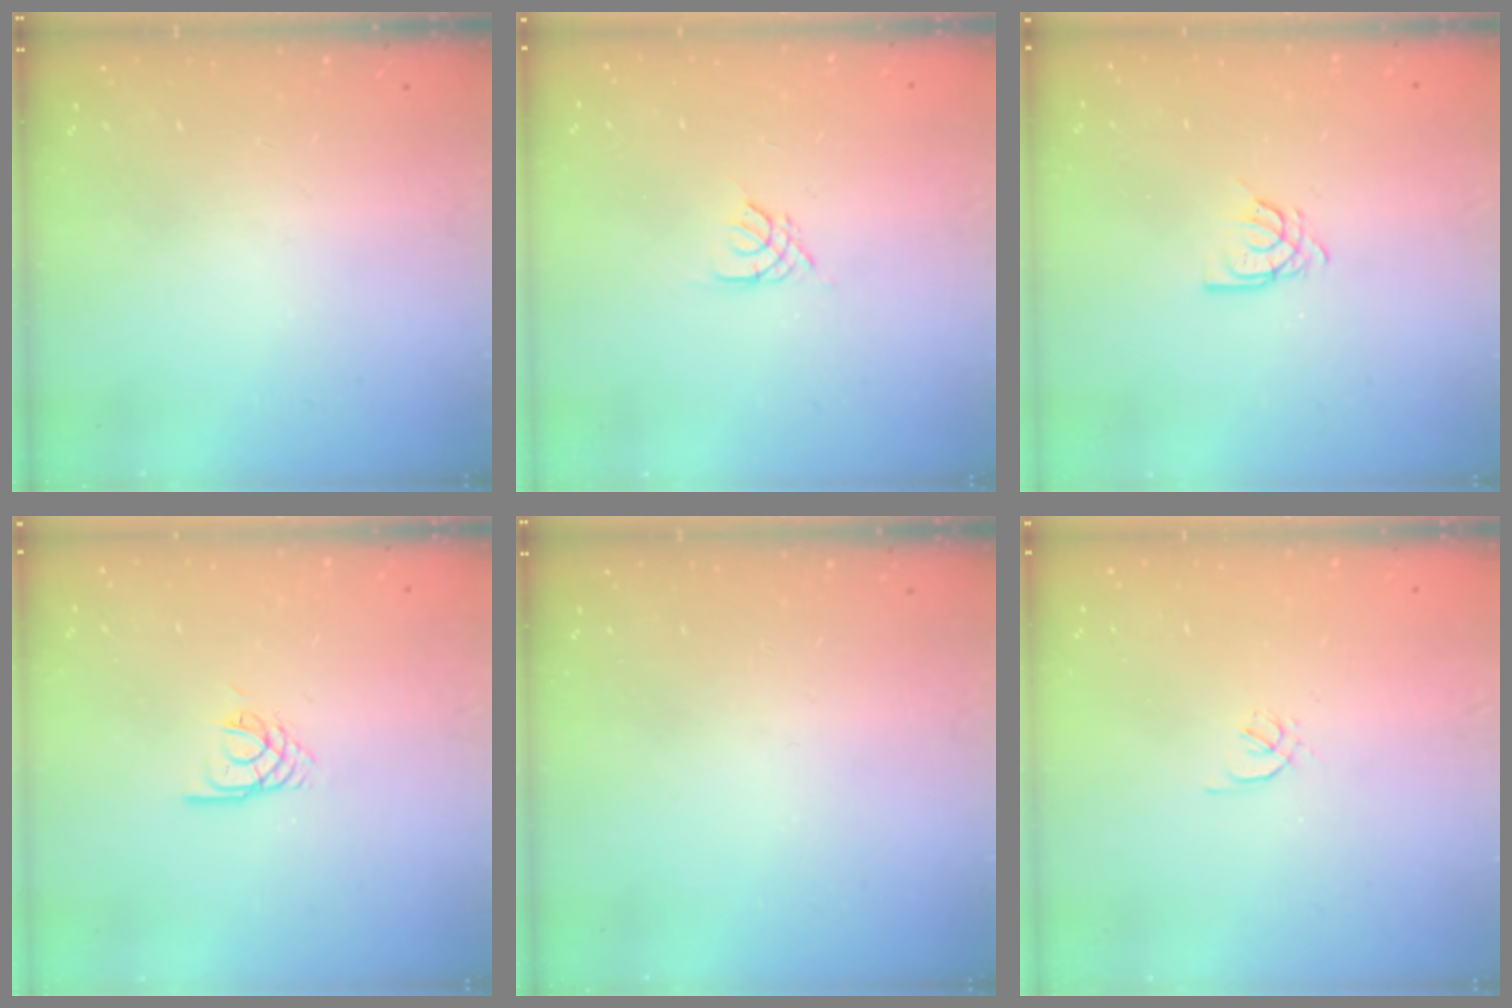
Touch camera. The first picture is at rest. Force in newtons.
{"total": 2.8, "press": 2.7, "slide": 0.5}
{"total": 4.7, "press": 4.7, "slide": 0.3}
{"total": 3.7, "press": 3.7, "slide": 0.3}
{"total": 0.0}
{"total": 1.7, "press": 1.6, "slide": 0.5}